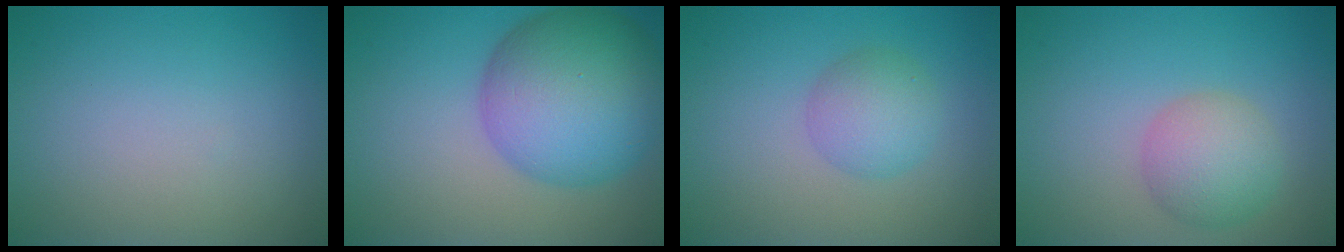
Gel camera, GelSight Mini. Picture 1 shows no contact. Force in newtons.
{"total": 12.7, "press": 12.7, "slide": 0.2}
{"total": 3.1, "press": 3.1, "slide": 0.1}
{"total": 3.9, "press": 3.9, "slide": 0.2}